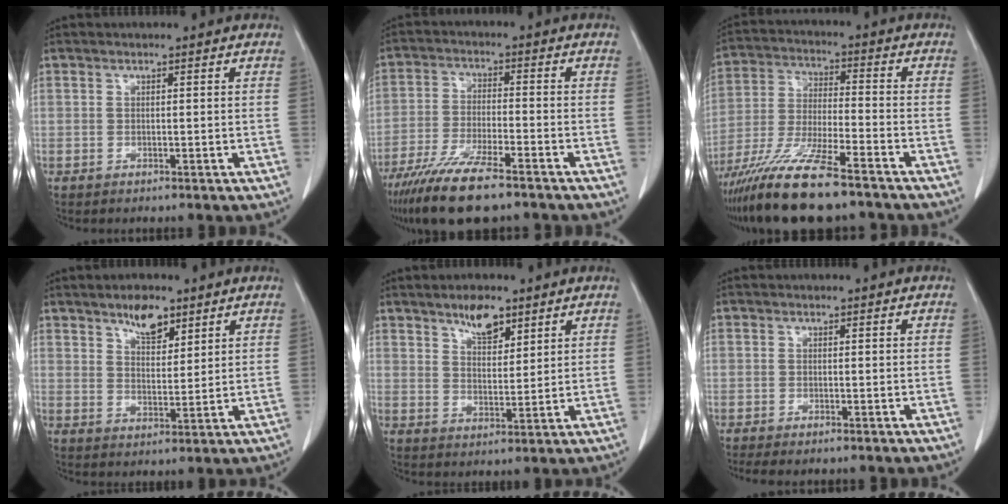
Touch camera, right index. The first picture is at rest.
{"total": 12.2, "force": [-9.1, 2.0, 7.9], "torque": [-0.145, -0.030, -0.158]}
{"total": 16.0, "force": [-12.2, 1.5, 10.1], "torque": [-0.211, -0.041, -0.221]}
{"total": 5.5, "force": [3.9, 2.2, 3.3], "torque": [-0.056, 0.000, 0.070]}
{"total": 5.6, "force": [3.9, 2.0, 3.4], "torque": [-0.060, 0.000, 0.071]}
{"total": 3.4, "force": [-2.9, 0.6, 1.7], "torque": [-0.019, -0.008, -0.040]}